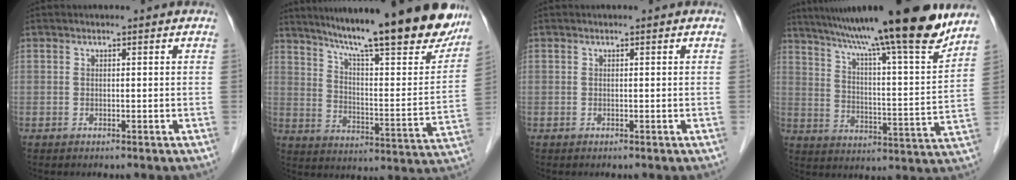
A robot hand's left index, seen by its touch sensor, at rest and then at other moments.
{"total": 25.6, "force": [21.5, 2.9, 13.6], "torque": [-0.211, -0.045, 0.292]}
{"total": 0.0}
{"total": 23.3, "force": [19.3, 0.0, 13.2], "torque": [-0.213, -0.018, 0.285]}